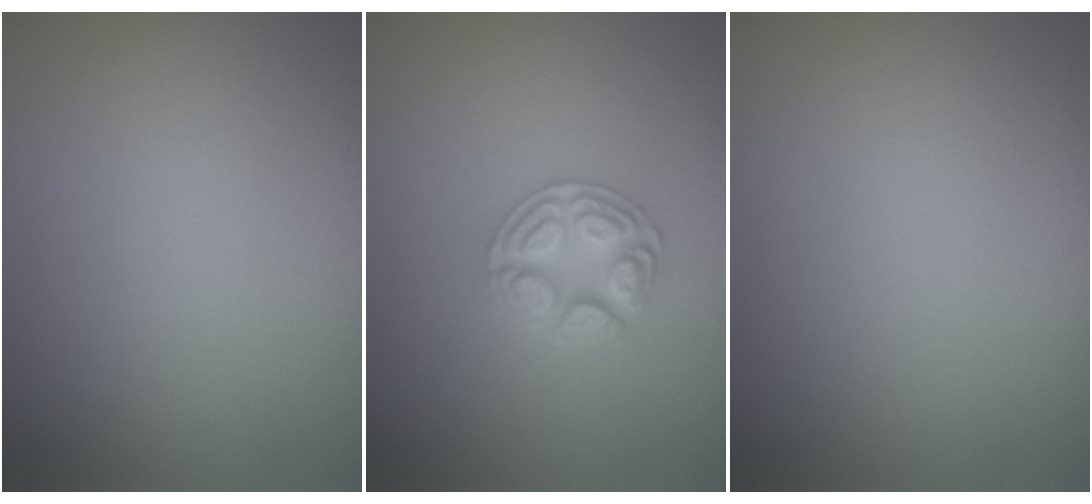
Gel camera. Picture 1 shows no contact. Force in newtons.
{"total": 3.0, "press": 2.9, "slide": 0.4}
{"total": 0.0}